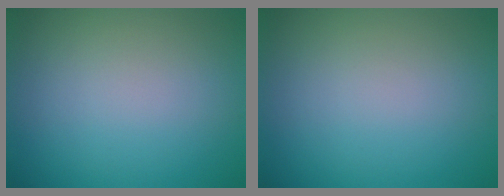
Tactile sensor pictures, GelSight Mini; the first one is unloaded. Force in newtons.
{"total": 0.0}